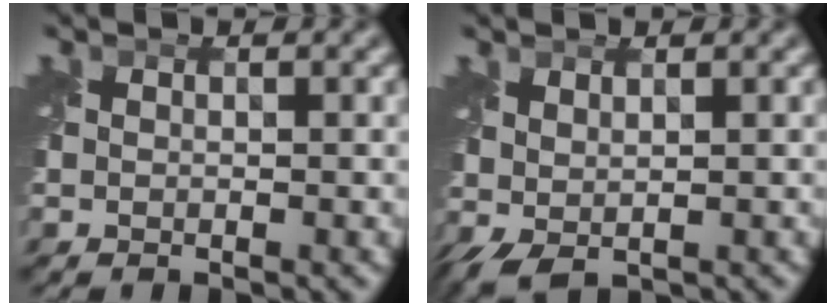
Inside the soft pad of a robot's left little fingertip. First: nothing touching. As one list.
[{"total": 1.8, "force": [0.4, 0.9, 1.5], "torque": [-0.036, 0.000, 0.012]}]